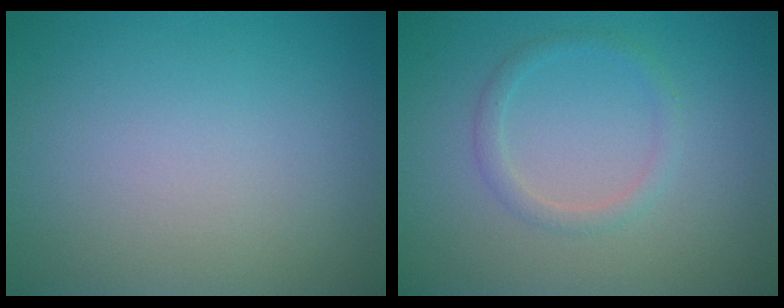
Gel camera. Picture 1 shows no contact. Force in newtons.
{"total": 1.5, "press": 1.5, "slide": 0.1}